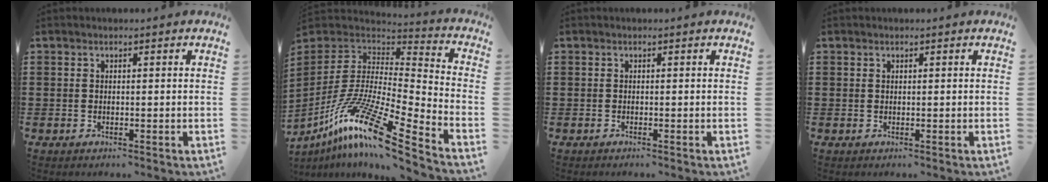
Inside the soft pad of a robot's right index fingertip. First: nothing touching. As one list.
[{"total": 15.3, "force": [-9.6, 1.6, 11.8], "torque": [-0.239, 0.002, -0.187]}, {"total": 0.0}, {"total": 0.0}]